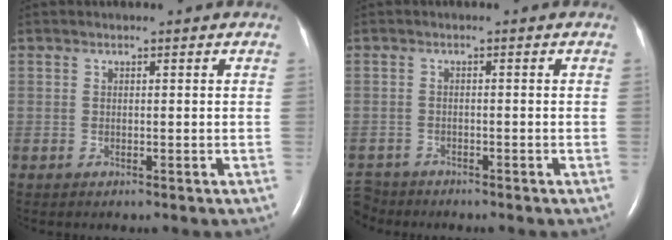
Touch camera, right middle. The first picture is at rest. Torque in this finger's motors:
{"motor_torque": [-0.01, -0.01, 0.00, 0.00]}